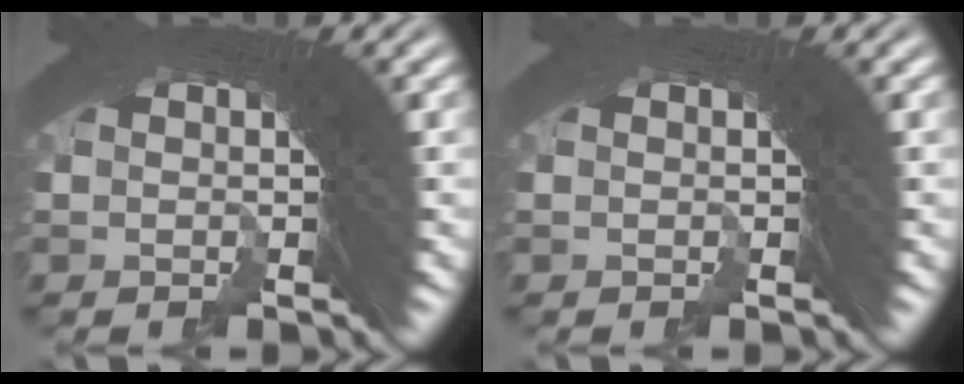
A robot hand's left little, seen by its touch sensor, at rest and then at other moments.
{"total": 0.0}